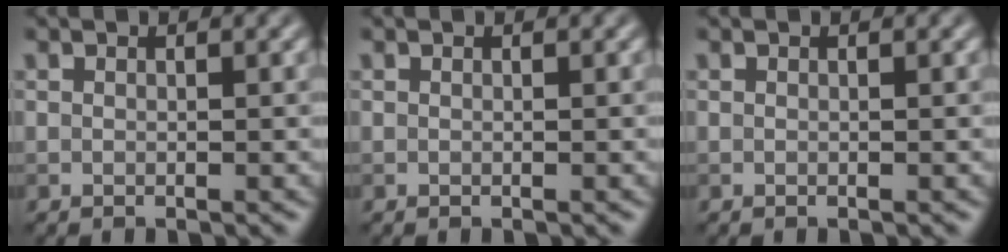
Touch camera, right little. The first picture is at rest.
{"total": 0.0}
{"total": 0.0}